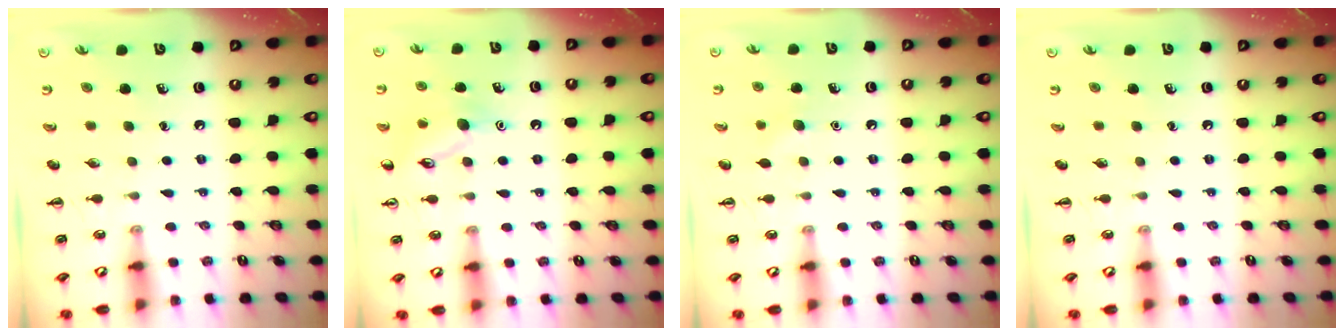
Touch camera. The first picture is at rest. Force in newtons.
{"total": 11.1, "press": 11.1, "slide": 1.0}
{"total": 3.5, "press": 3.4, "slide": 0.8}
{"total": 0.0}